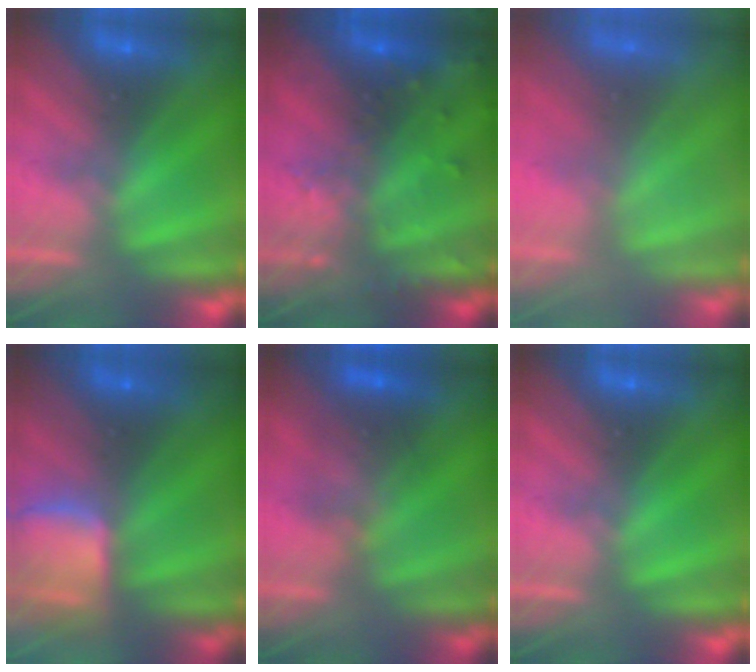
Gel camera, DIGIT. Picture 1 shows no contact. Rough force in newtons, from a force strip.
{"total": 6.8}
{"total": 8.3}
{"total": 6.5}
{"total": 2.5}
{"total": 0.0}